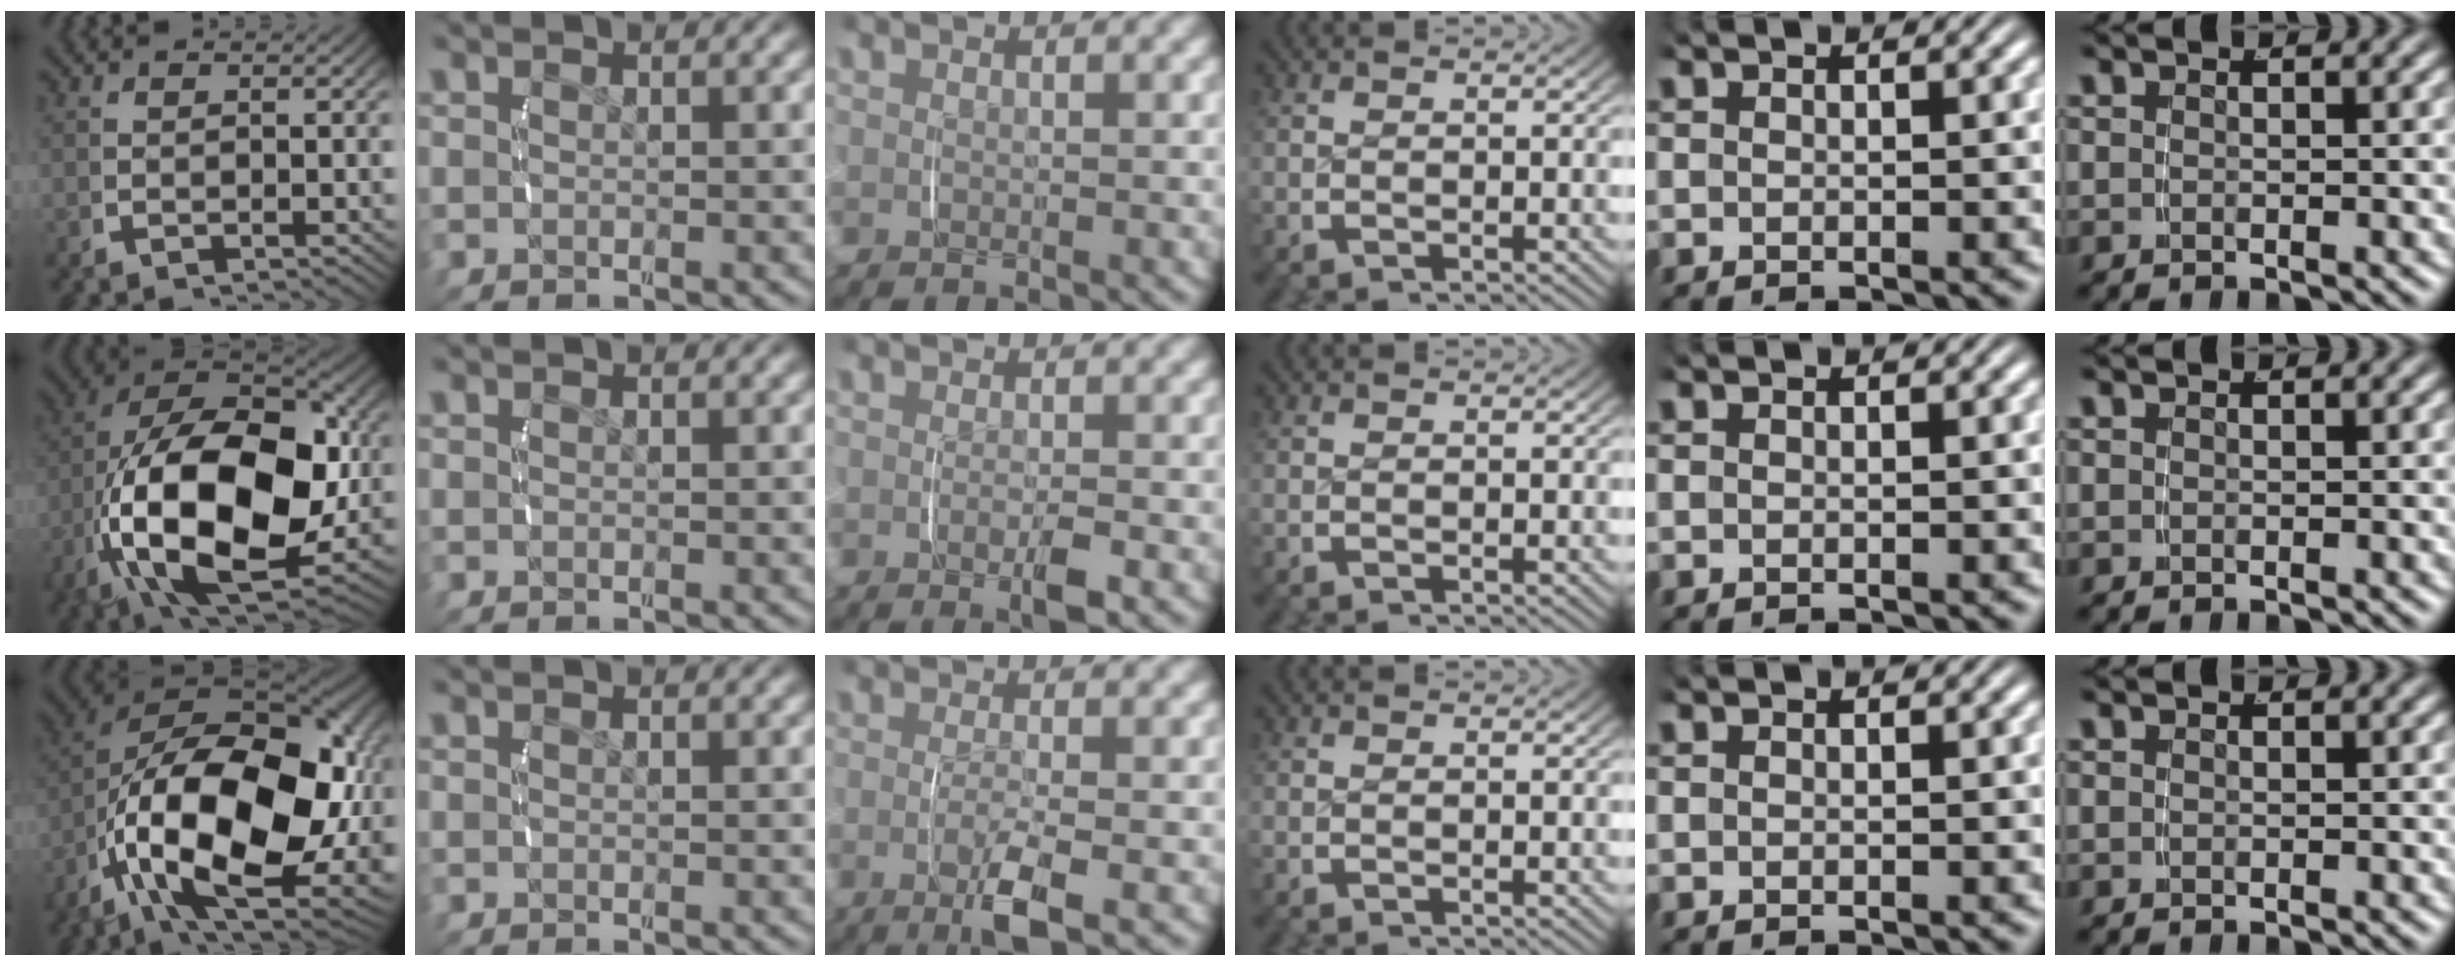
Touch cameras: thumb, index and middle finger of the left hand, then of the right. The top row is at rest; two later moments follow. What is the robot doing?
{"motion": "lift_and_place", "object": "phone"}